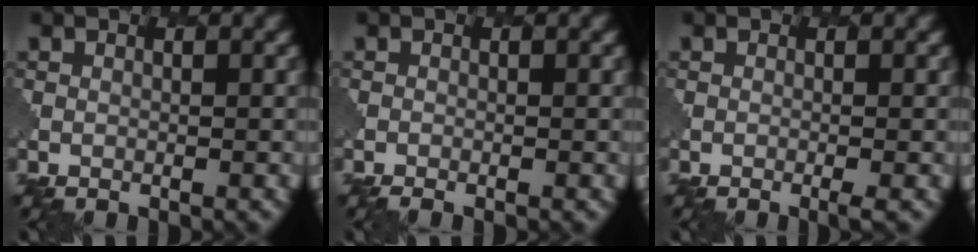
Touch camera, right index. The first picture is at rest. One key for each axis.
{"total": 0.9, "fx": -0.7, "fy": 0.3, "fz": 0.5, "tx": 0.000, "ty": -0.001, "tz": -0.009}
{"total": 0.9, "fx": -0.3, "fy": 0.1, "fz": 0.8, "tx": -0.010, "ty": -0.001, "tz": -0.007}